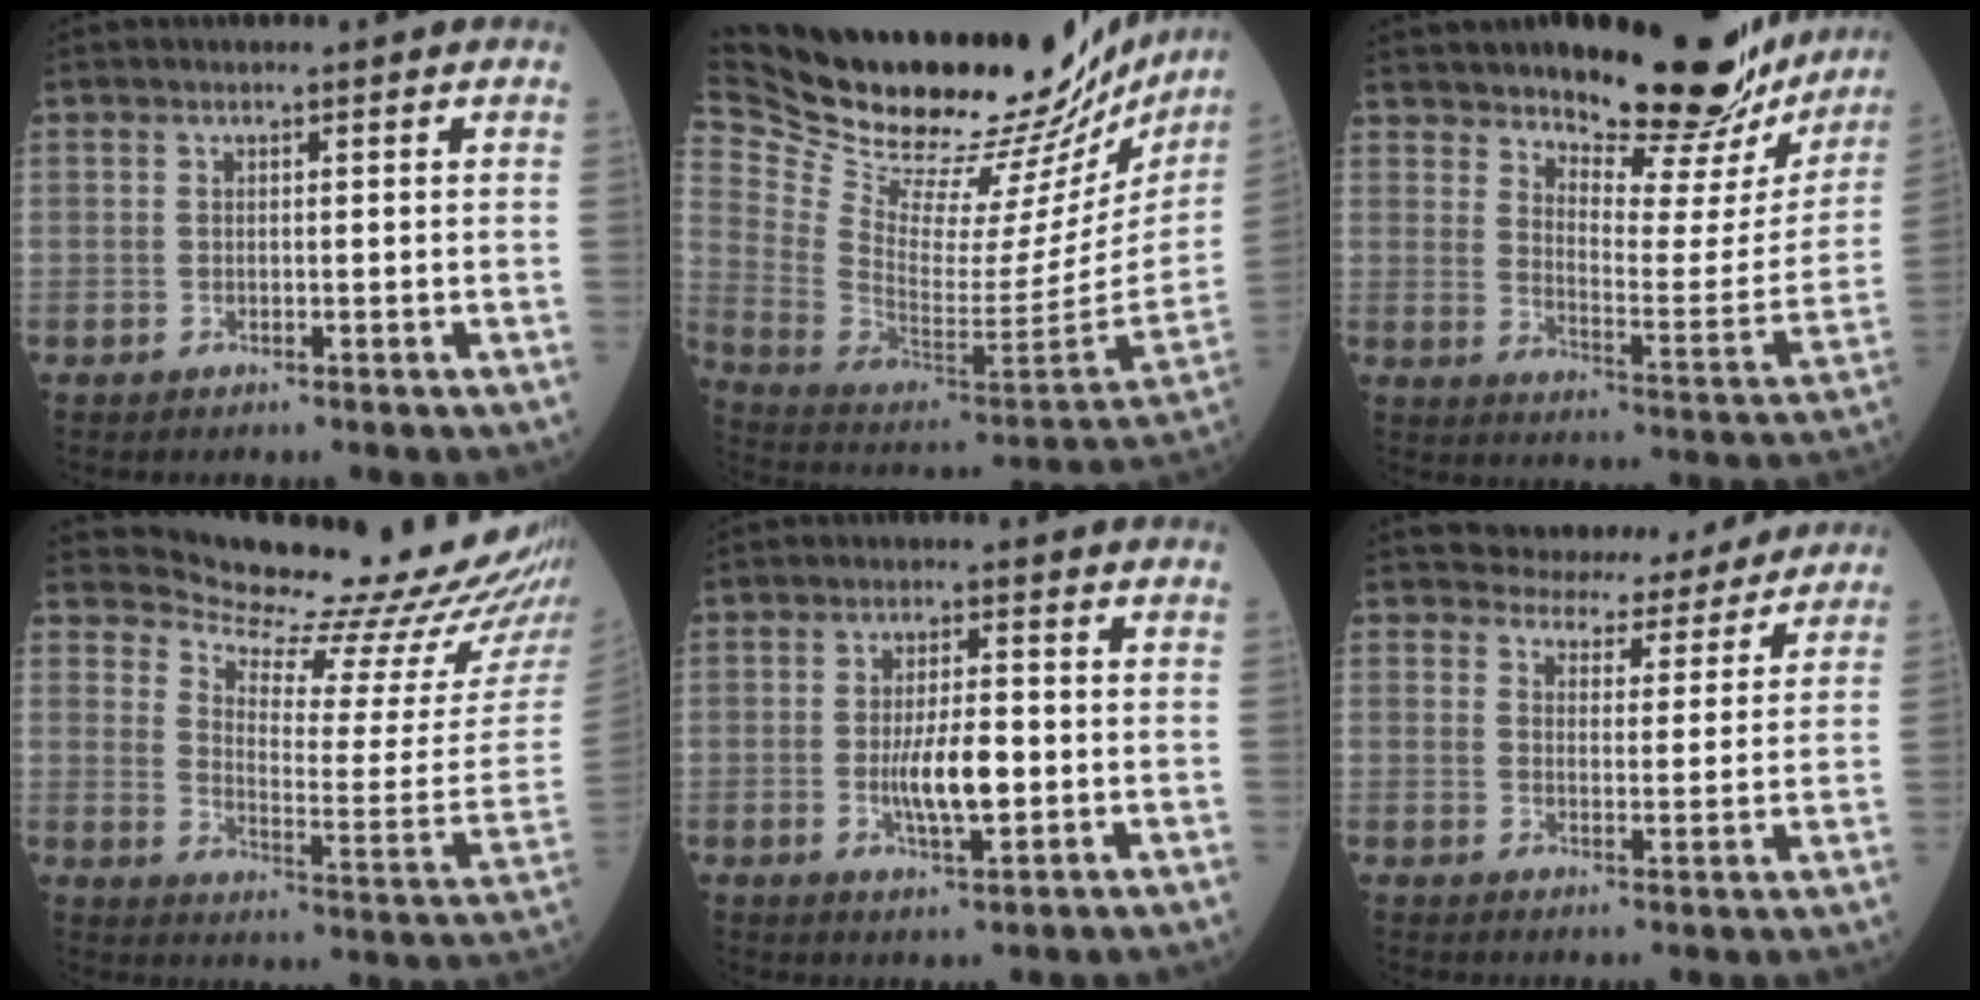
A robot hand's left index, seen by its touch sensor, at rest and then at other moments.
{"total": 39.0, "force": [33.3, 8.7, 18.2], "torque": [-0.329, -0.086, 0.469]}
{"total": 20.5, "force": [18.1, 4.8, 8.4], "torque": [-0.109, -0.062, 0.236]}
{"total": 18.6, "force": [18.2, -1.0, 3.9], "torque": [-0.075, -0.123, 0.235]}
{"total": 6.3, "force": [-0.9, 1.7, 6.0], "torque": [-0.117, -0.005, -0.015]}
{"total": 10.7, "force": [10.2, 3.0, 1.1], "torque": [-0.001, 0.003, 0.122]}